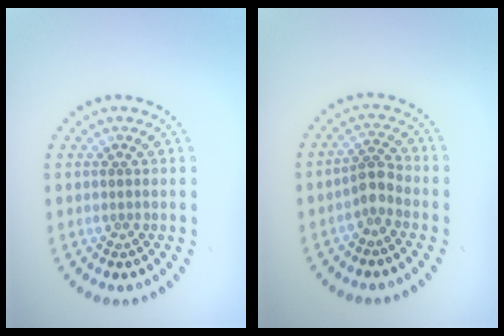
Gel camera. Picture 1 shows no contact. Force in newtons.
{"total": 2.1, "press": 1.6, "slide": 1.3}